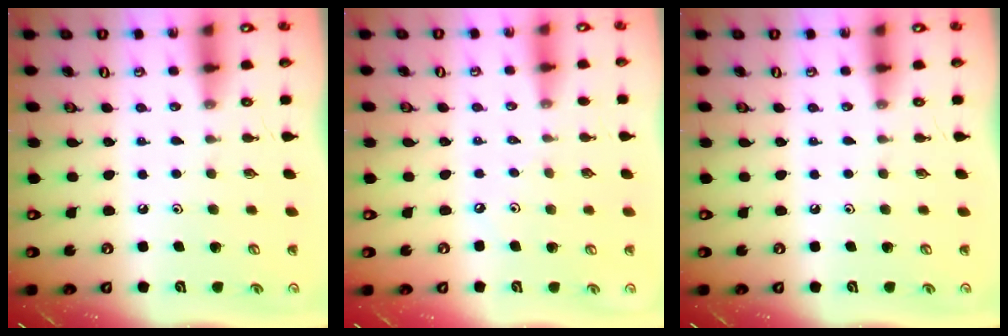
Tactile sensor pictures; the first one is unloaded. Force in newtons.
{"total": 2.1, "press": 2.0, "slide": 0.5}
{"total": 0.0}